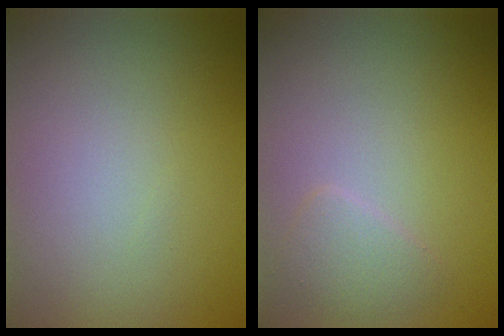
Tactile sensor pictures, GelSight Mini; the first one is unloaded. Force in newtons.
{"total": 1.5, "press": 1.5, "slide": 0.1}